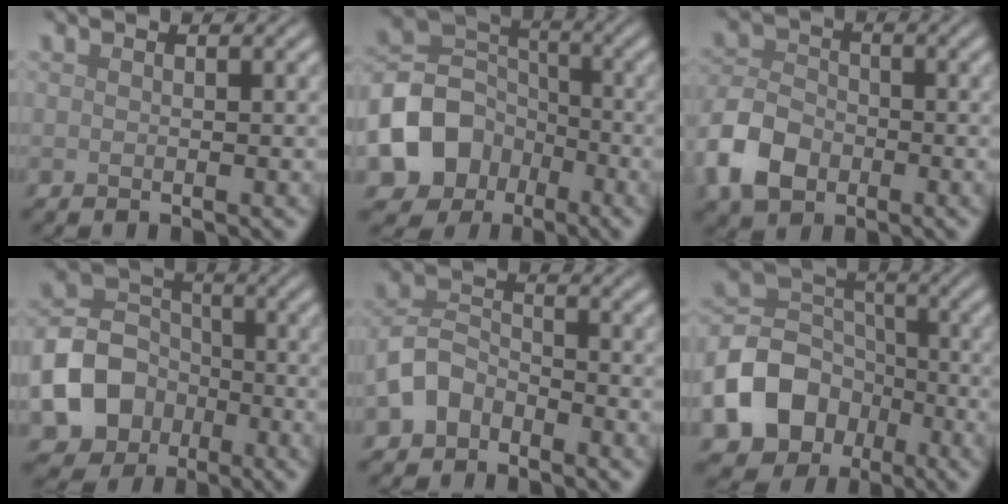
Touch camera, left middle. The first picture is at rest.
{"total": 8.0, "force": [-3.3, 6.5, 3.2], "torque": [-0.056, 0.003, -0.072]}
{"total": 6.2, "force": [-2.9, 4.3, 3.4], "torque": [-0.073, 0.002, -0.069]}
{"total": 9.2, "force": [-3.6, 7.5, 3.8], "torque": [-0.075, -0.015, -0.086]}
{"total": 3.7, "force": [-2.2, 2.5, 1.6], "torque": [-0.036, 0.008, -0.054]}
{"total": 9.3, "force": [-4.0, 7.3, 4.2], "torque": [-0.079, -0.005, -0.084]}